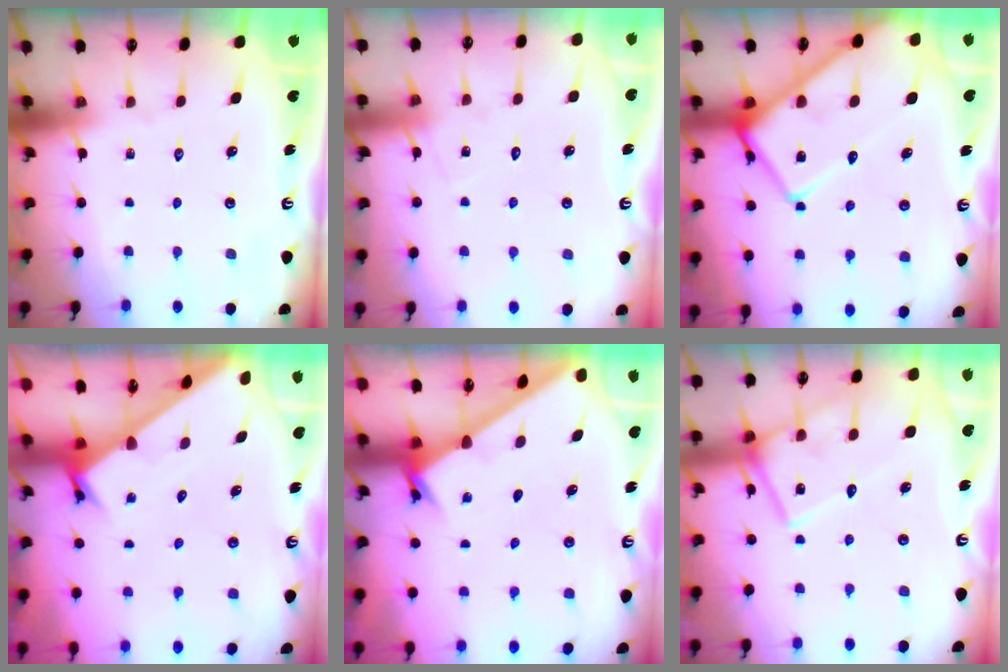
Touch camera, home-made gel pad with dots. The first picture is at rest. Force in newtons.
{"total": 7.3, "press": 7.3, "slide": 0.5}
{"total": 14.9, "press": 14.9, "slide": 1.3}
{"total": 2.3, "press": 2.3, "slide": 0.0}
{"total": 1.9, "press": 1.9, "slide": 0.1}
{"total": 14.5, "press": 14.4, "slide": 1.3}